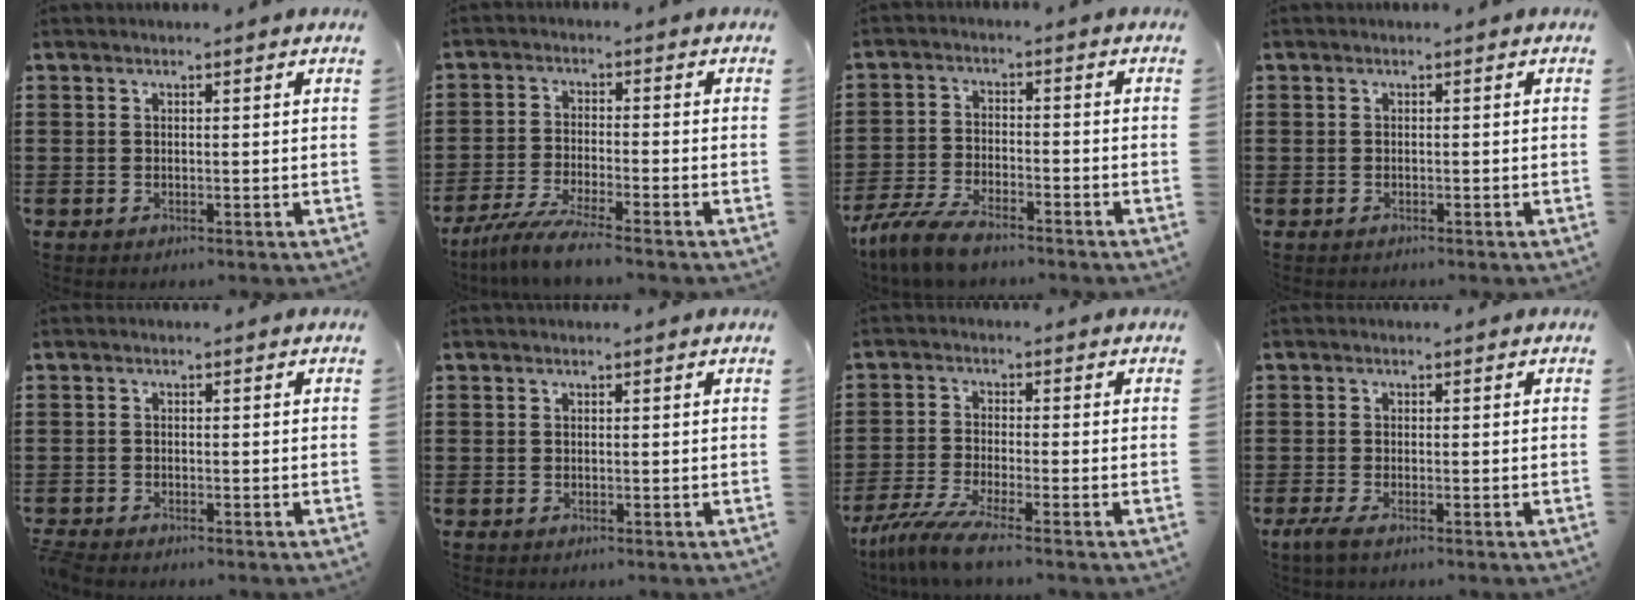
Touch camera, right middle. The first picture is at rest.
{"total": 5.8, "force": [-5.1, -0.4, 2.7], "torque": [-0.070, -0.021, -0.103]}
{"total": 6.3, "force": [-5.4, 1.6, 2.9], "torque": [-0.079, -0.001, -0.109]}
{"total": 0.8, "force": [-0.6, 0.5, -0.2], "torque": [0.003, 0.005, -0.015]}
{"total": 1.3, "force": [-1.2, 0.1, 0.2], "torque": [-0.013, -0.003, -0.027]}
{"total": 0.0}
{"total": 5.7, "force": [-4.7, 0.1, 3.3], "torque": [-0.081, -0.019, -0.095]}
{"total": 1.7, "force": [-1.0, 0.4, 1.3], "torque": [-0.031, -0.001, -0.022]}